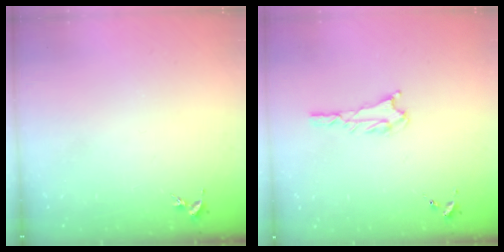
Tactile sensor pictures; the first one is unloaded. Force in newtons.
{"total": 1.8, "press": 1.8, "slide": 0.2}